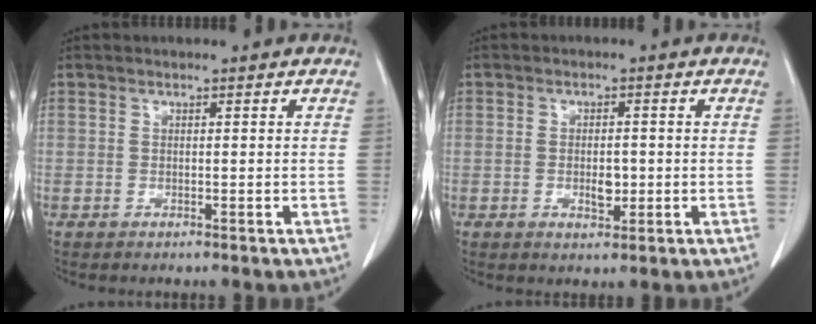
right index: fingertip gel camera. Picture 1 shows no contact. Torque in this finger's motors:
{"motor_torque": [-0.08, 0.13, 0.05, 0.03]}